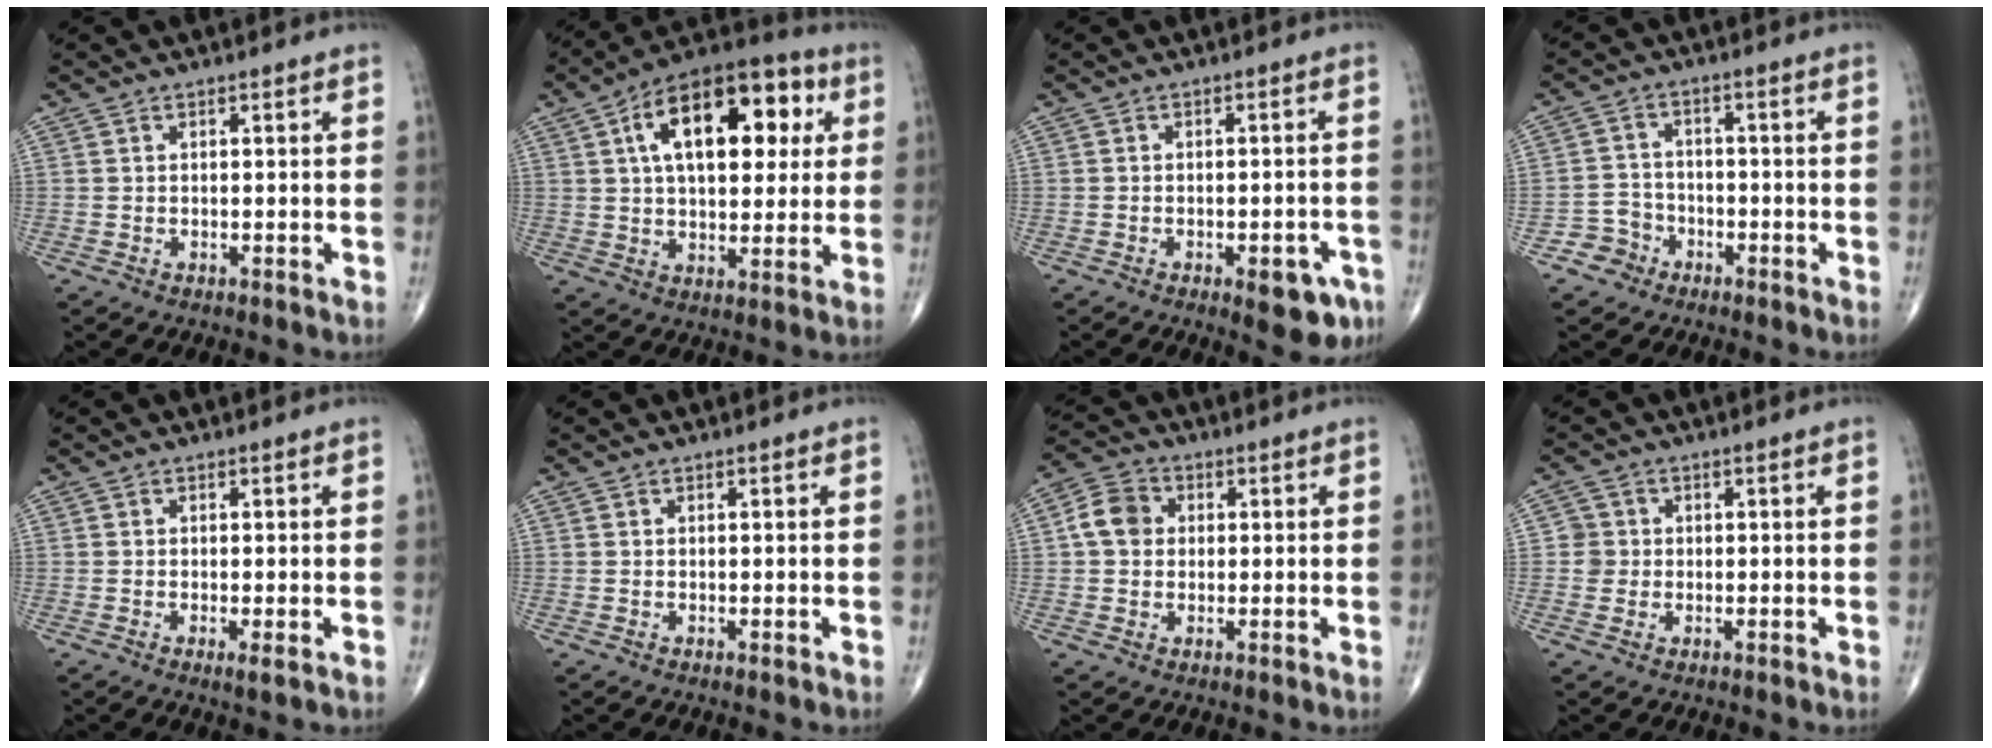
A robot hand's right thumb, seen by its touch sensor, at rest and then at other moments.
{"total": 21.0, "force": [6.0, 11.1, 16.7], "torque": [-0.222, 0.016, 0.082]}
{"total": 6.9, "force": [-3.4, 2.8, 5.3], "torque": [-0.047, 0.014, -0.035]}
{"total": 4.6, "force": [-2.7, 3.7, 0.0], "torque": [0.027, 0.024, -0.053]}
{"total": 1.5, "force": [-0.5, 0.2, 1.4], "torque": [-0.031, -0.008, -0.012]}
{"total": 0.0}
{"total": 6.2, "force": [0.7, 5.2, 3.2], "torque": [-0.050, 0.013, 0.003]}
{"total": 2.6, "force": [0.0, 2.6, 0.2], "torque": [0.020, 0.008, -0.004]}